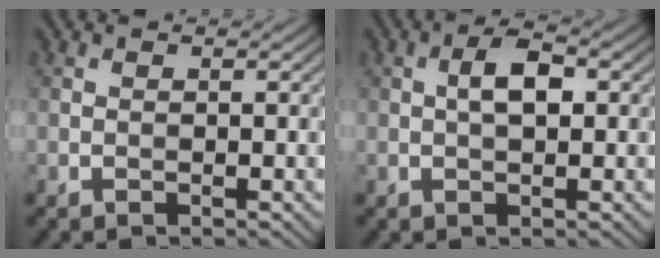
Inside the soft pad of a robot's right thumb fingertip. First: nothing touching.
{"total": 3.6, "force": [0.4, 1.6, 3.2], "torque": [-0.059, 0.007, 0.002]}